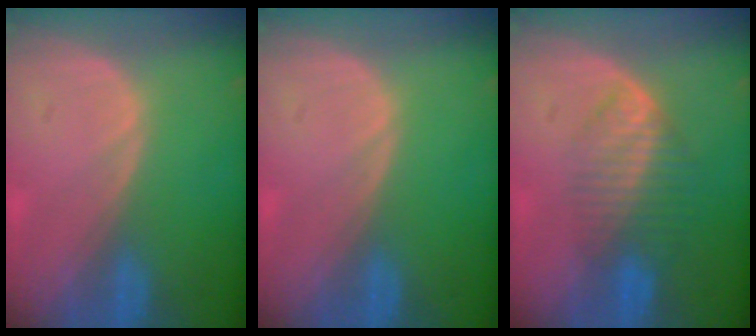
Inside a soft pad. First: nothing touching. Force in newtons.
{"total": 0.0}
{"total": 6.8, "press": 5.8, "slide": 3.5}